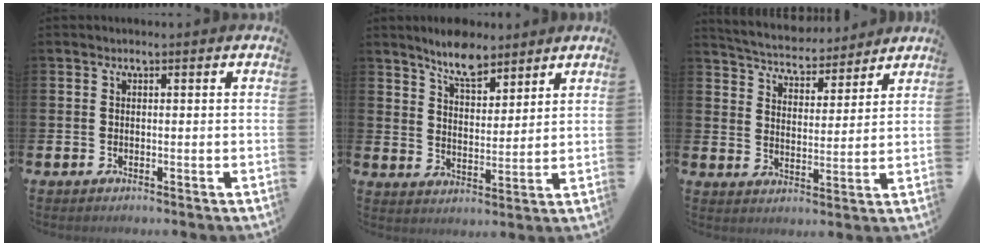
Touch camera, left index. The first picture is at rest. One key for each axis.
{"total": 7.2, "fx": 6.5, "fy": 2.2, "fz": 2.2, "tx": -0.048, "ty": -0.032, "tz": 0.116}
{"total": 5.3, "fx": 5.1, "fy": 1.2, "fz": 0.3, "tx": -0.031, "ty": -0.039, "tz": 0.088}